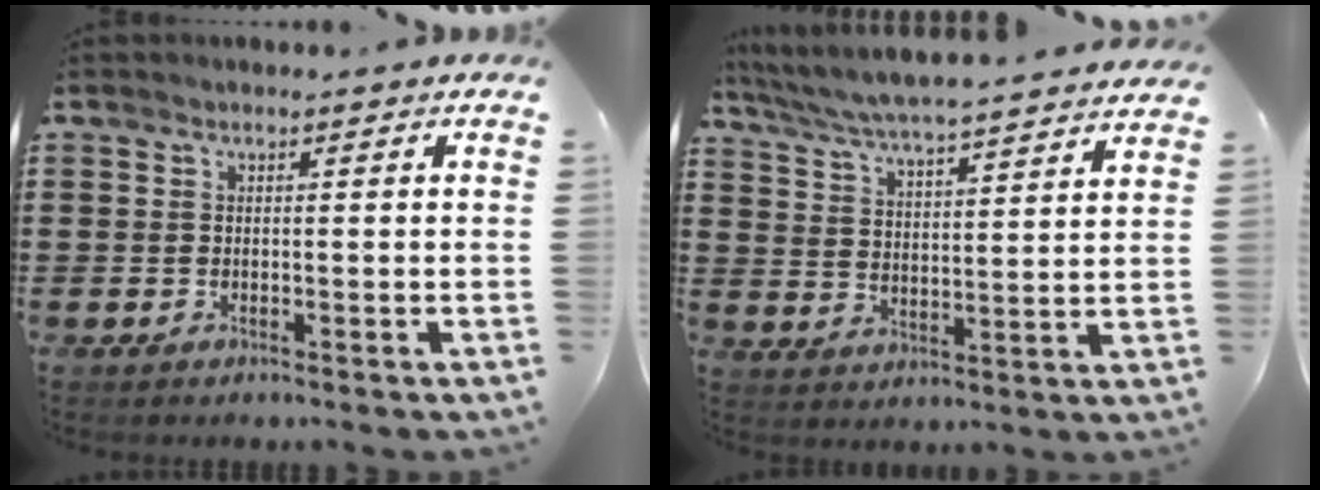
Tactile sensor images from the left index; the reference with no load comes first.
{"total": 5.1, "force": [4.9, -0.5, 1.3], "torque": [-0.049, -0.037, 0.078]}